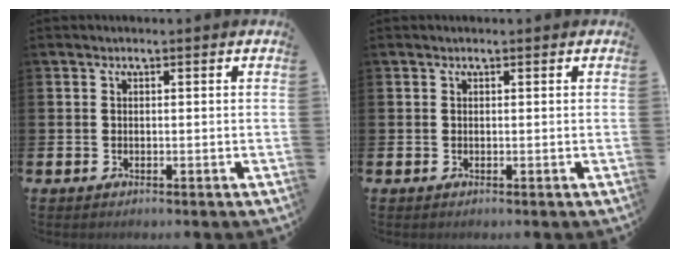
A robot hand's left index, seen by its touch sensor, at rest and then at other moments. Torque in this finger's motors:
{"motor_torque": [-0.01, -2.13, 0.09, 0.00]}